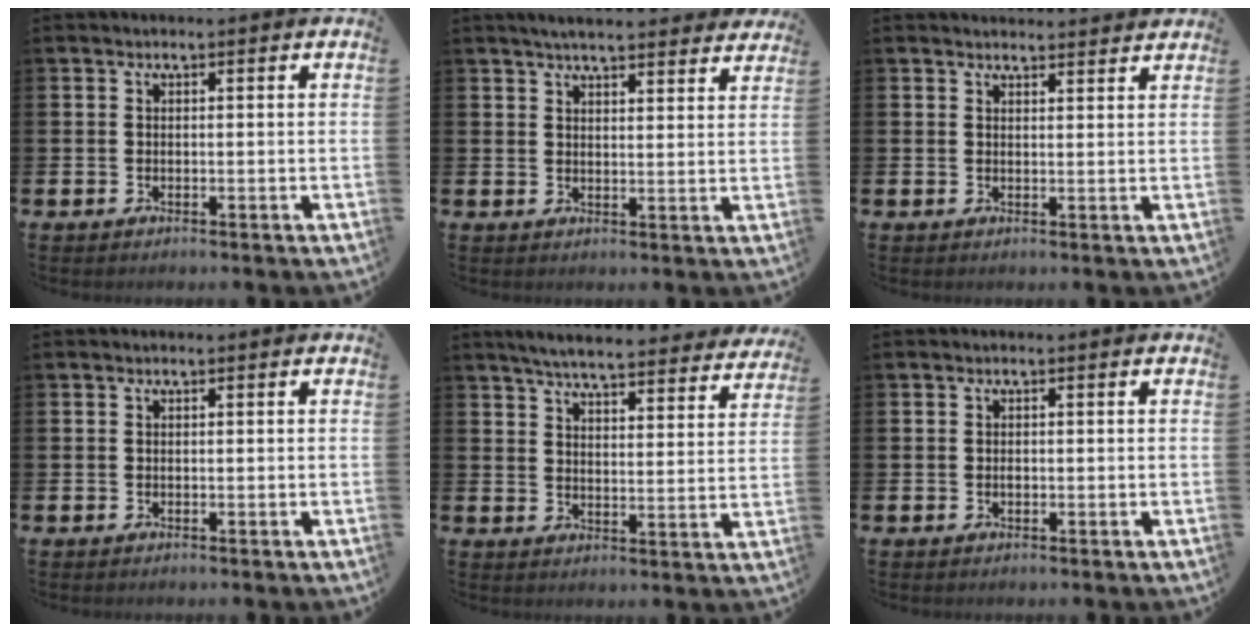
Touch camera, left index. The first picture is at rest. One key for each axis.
{"total": 4.5, "fx": 4.2, "fy": 0.5, "fz": 1.3, "tx": -0.026, "ty": -0.020, "tz": 0.074}
{"total": 2.2, "fx": 2.2, "fy": 0.2, "fz": -0.1, "tx": 0.008, "ty": -0.015, "tz": 0.038}
{"total": 0.0}
{"total": 5.8, "fx": 5.5, "fy": 0.3, "fz": 1.7, "tx": -0.042, "ty": -0.041, "tz": 0.092}
{"total": 0.6, "fx": -0.1, "fy": 0.4, "fz": 0.4, "tx": -0.004, "ty": 0.000, "tz": -0.004}